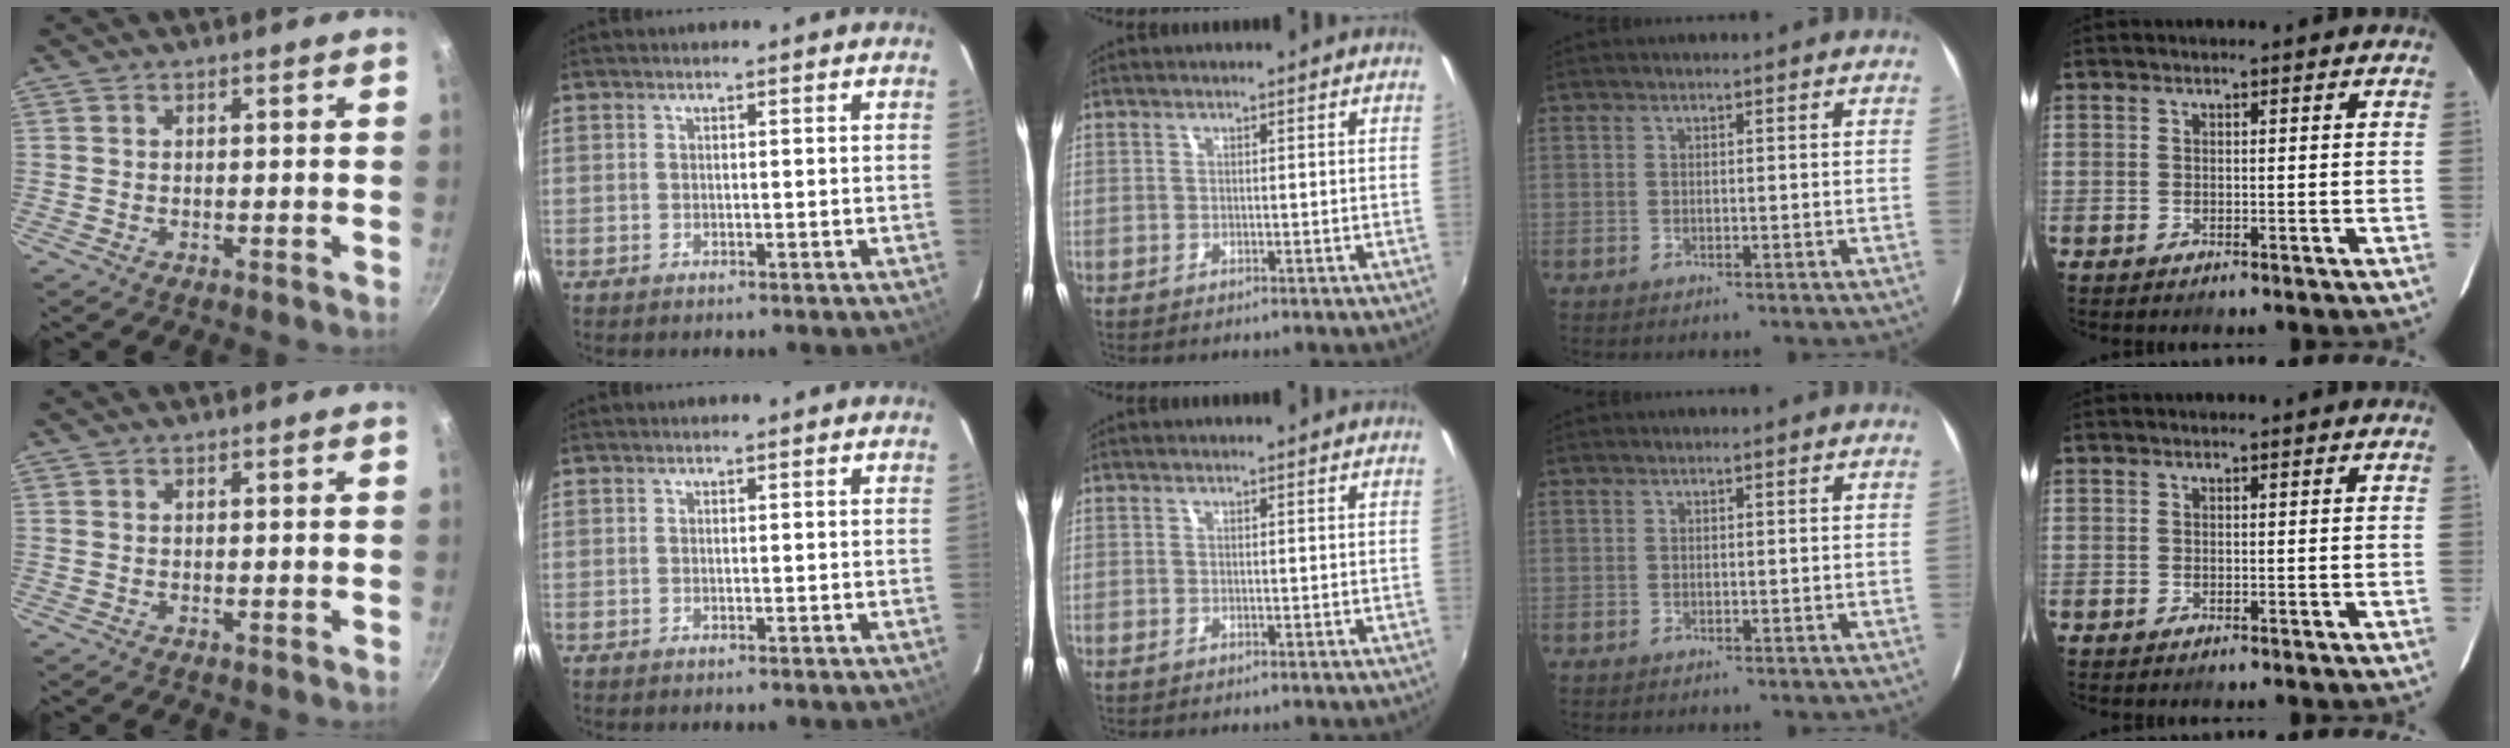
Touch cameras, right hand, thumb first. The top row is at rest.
{}